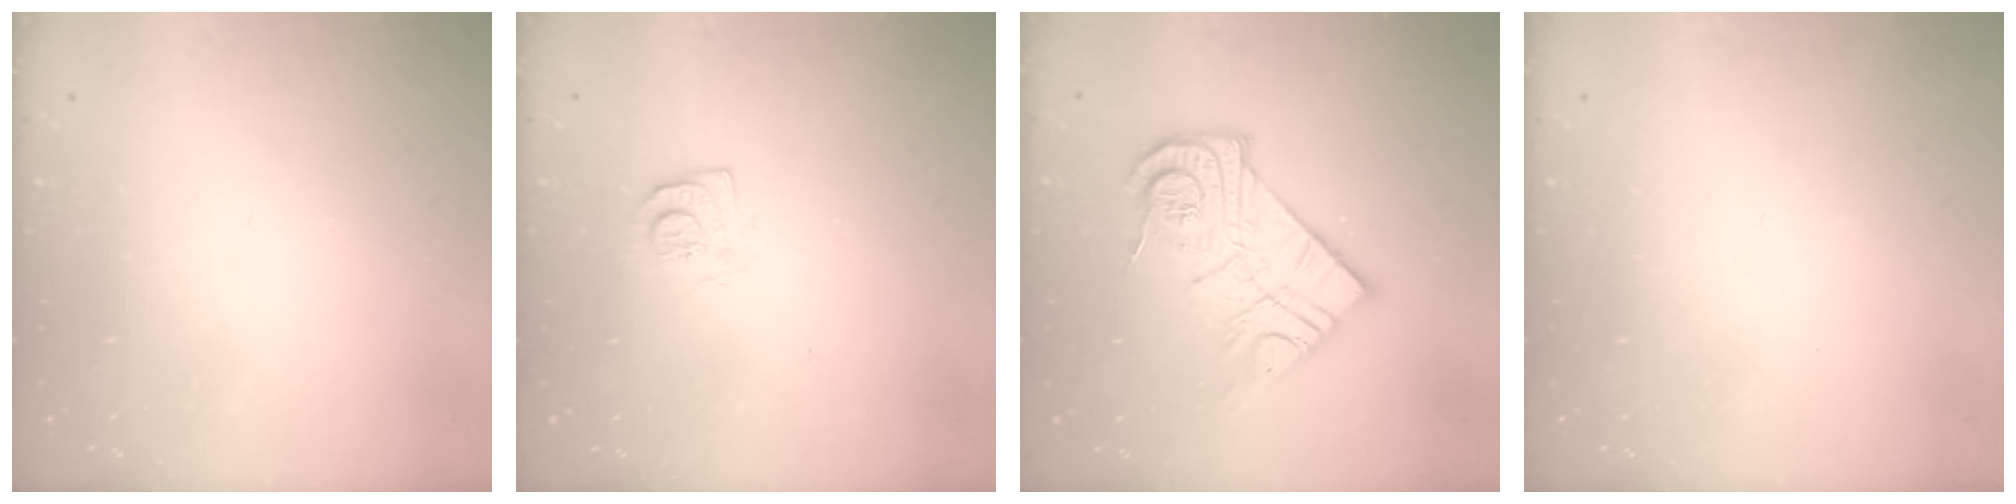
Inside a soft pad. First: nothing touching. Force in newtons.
{"total": 6.8, "press": 6.7, "slide": 0.7}
{"total": 16.3, "press": 16.2, "slide": 1.1}
{"total": 0.0}